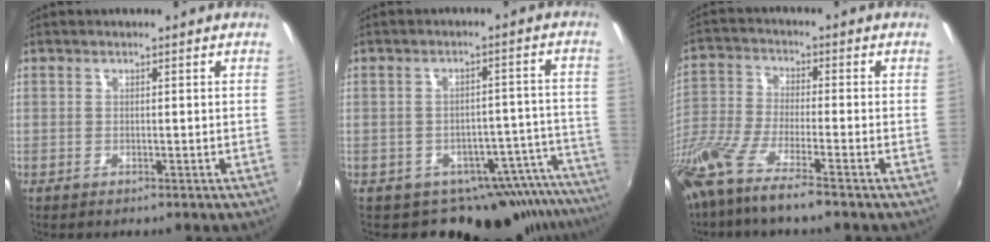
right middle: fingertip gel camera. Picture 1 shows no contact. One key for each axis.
{"total": 16.4, "fx": -14.9, "fy": 6.1, "fz": 3.3, "tx": -0.021, "ty": 0.033, "tz": -0.185}
{"total": 12.5, "fx": -9.0, "fy": 1.2, "fz": 8.6, "tx": -0.188, "ty": -0.038, "tz": -0.173}